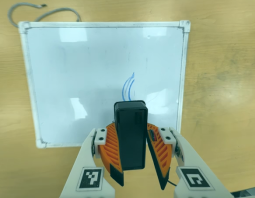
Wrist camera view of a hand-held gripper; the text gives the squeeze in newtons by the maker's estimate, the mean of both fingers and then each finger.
{"total": 8.5, "left": 9.2, "right": 7.8}